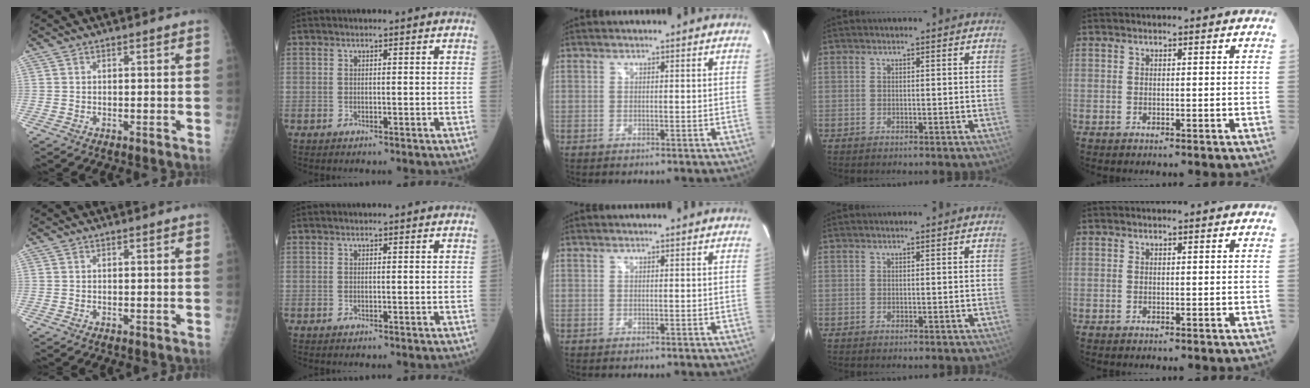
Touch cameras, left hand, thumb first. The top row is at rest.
{}